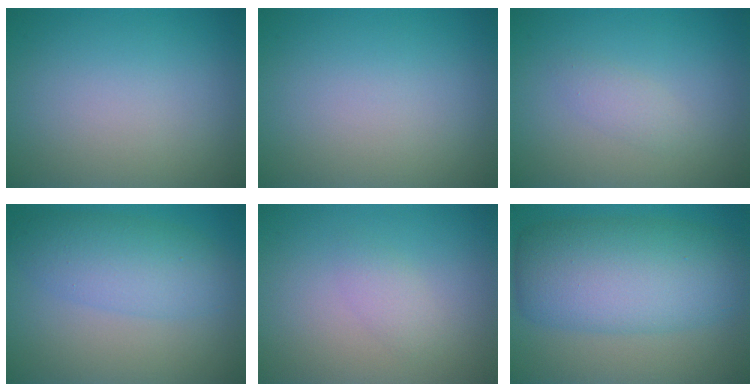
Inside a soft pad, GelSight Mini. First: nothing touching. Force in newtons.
{"total": 0.0}
{"total": 1.3, "press": 1.2, "slide": 0.1}
{"total": 4.7, "press": 4.7, "slide": 0.1}
{"total": 1.3, "press": 1.3, "slide": 0.1}
{"total": 9.7, "press": 9.7, "slide": 0.2}